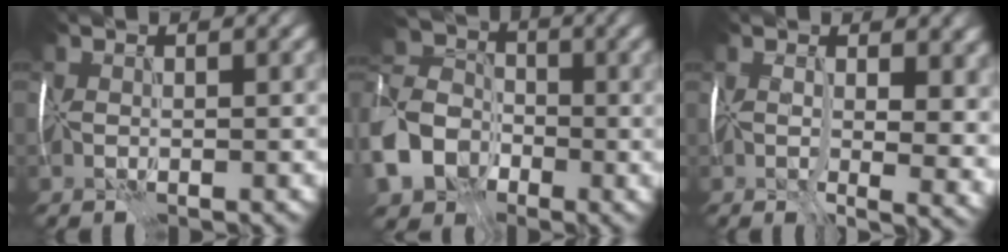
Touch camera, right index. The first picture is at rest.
{"total": 9.5, "force": [-4.4, 6.9, 4.9], "torque": [-0.127, -0.016, -0.105]}
{"total": 9.8, "force": [1.0, 5.2, 8.2], "torque": [-0.085, -0.011, 0.033]}